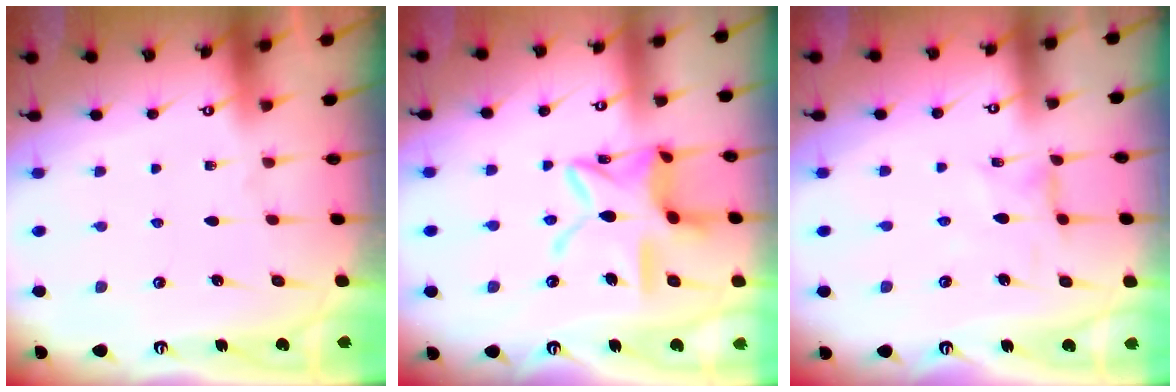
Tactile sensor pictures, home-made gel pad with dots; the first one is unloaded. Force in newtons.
{"total": 15.7, "press": 15.6, "slide": 1.2}
{"total": 0.9, "press": 0.9, "slide": 0.0}